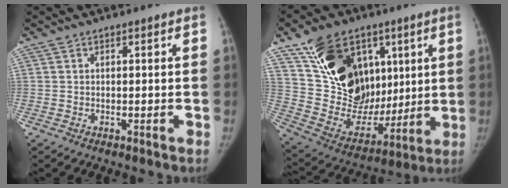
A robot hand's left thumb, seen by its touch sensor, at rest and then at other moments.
{"total": 24.2, "force": [10.1, 16.9, 14.0], "torque": [-0.196, -0.018, 0.192]}